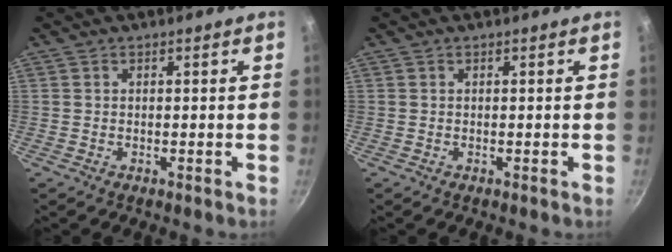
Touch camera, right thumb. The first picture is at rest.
{"total": 0.0}